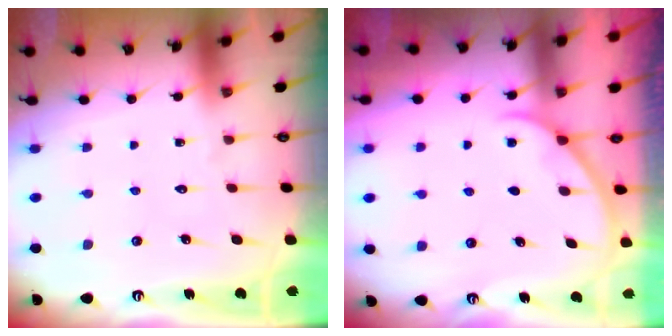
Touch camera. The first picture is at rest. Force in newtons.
{"total": 0.8, "press": 0.8, "slide": 0.2}